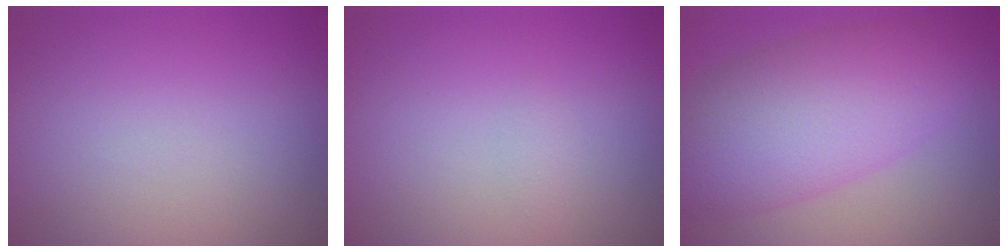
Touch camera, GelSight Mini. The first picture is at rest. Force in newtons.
{"total": 0.5, "press": 0.5, "slide": 0.1}
{"total": 8.7, "press": 8.6, "slide": 0.2}